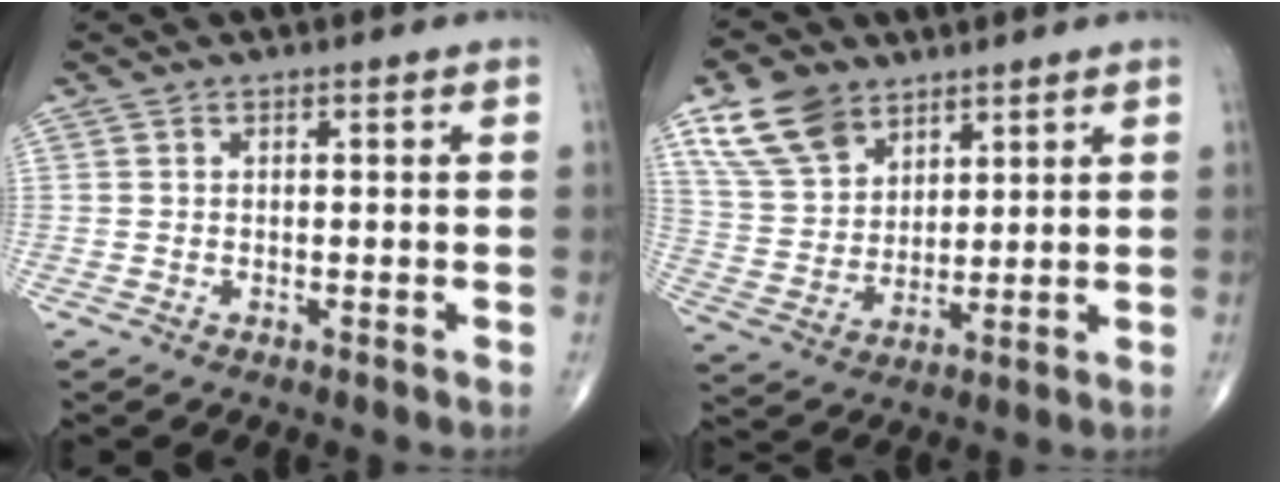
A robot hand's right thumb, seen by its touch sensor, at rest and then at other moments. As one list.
[{"total": 11.9, "force": [7.4, 7.6, 5.5], "torque": [-0.090, -0.023, 0.150]}]